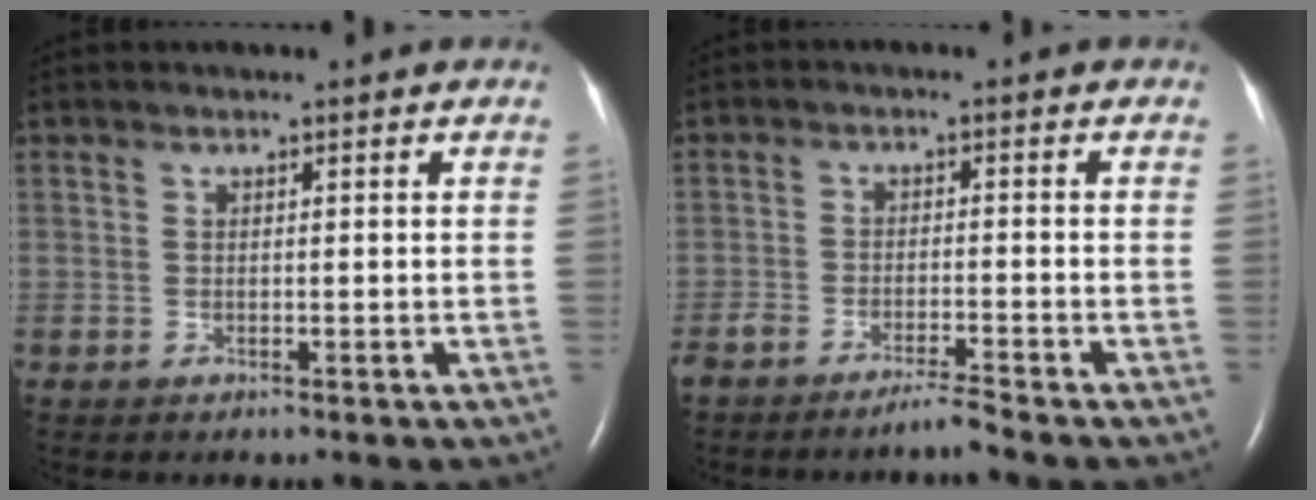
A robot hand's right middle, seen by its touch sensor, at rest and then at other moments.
{"total": 3.2, "force": [-2.8, -0.6, 1.3], "torque": [-0.029, -0.007, -0.058]}